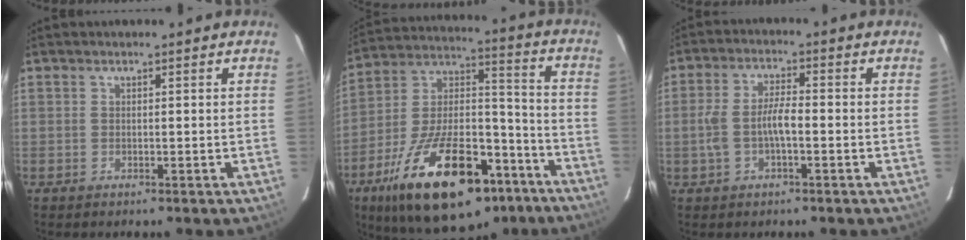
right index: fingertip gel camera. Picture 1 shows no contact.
{"total": 30.2, "force": [-18.0, 13.0, 20.4], "torque": [-0.354, 0.005, -0.271]}
{"total": 6.0, "force": [-1.5, 2.0, 5.5], "torque": [-0.114, 0.008, -0.025]}